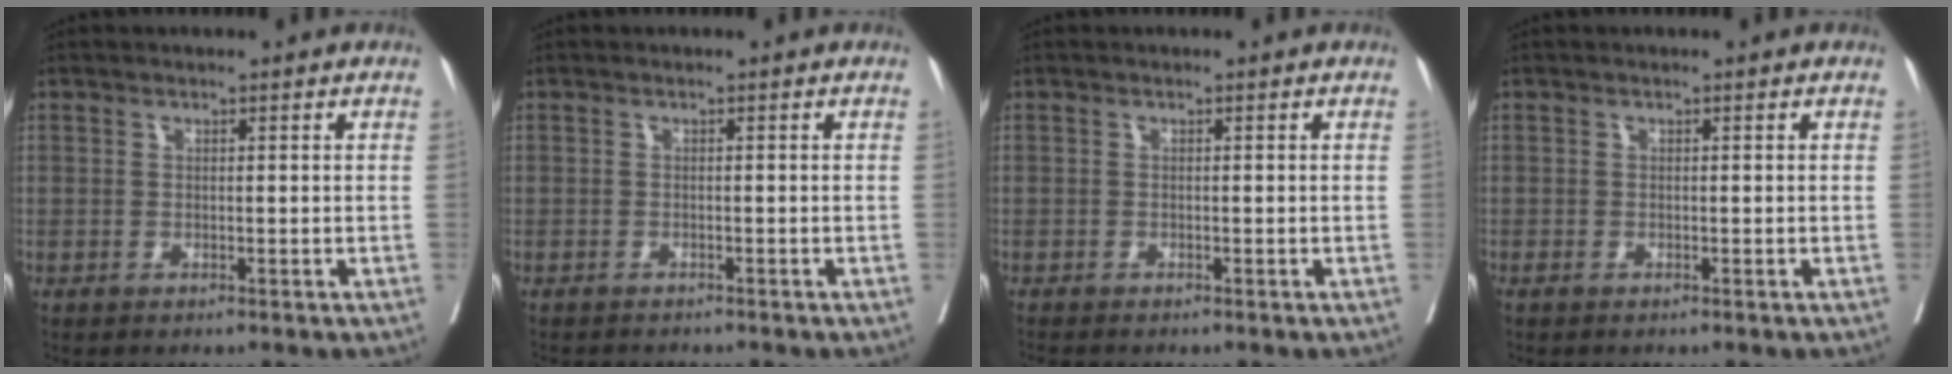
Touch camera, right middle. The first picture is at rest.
{"total": 3.3, "force": [-3.0, 0.7, 0.9], "torque": [-0.016, -0.008, -0.043]}
{"total": 1.3, "force": [-1.3, 0.0, 0.4], "torque": [-0.014, -0.006, -0.023]}
{"total": 0.0}